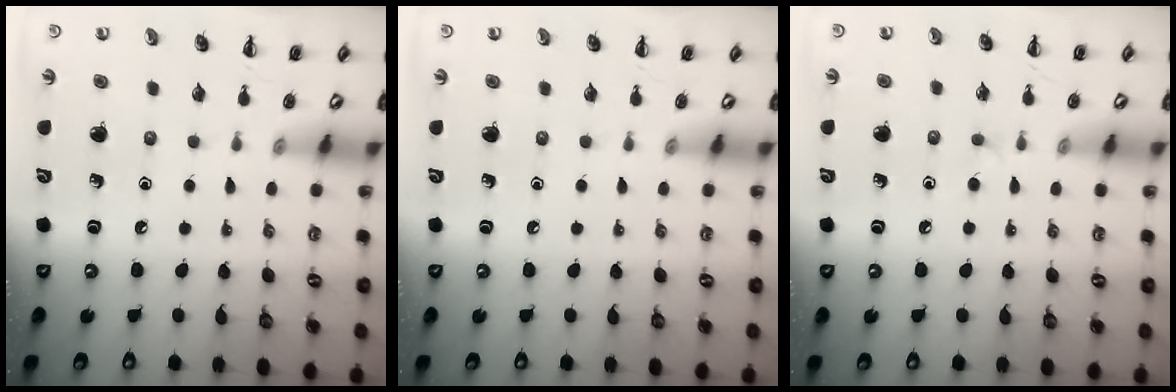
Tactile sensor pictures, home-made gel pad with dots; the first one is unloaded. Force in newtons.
{"total": 0.0}
{"total": 2.4, "press": 2.3, "slide": 0.9}